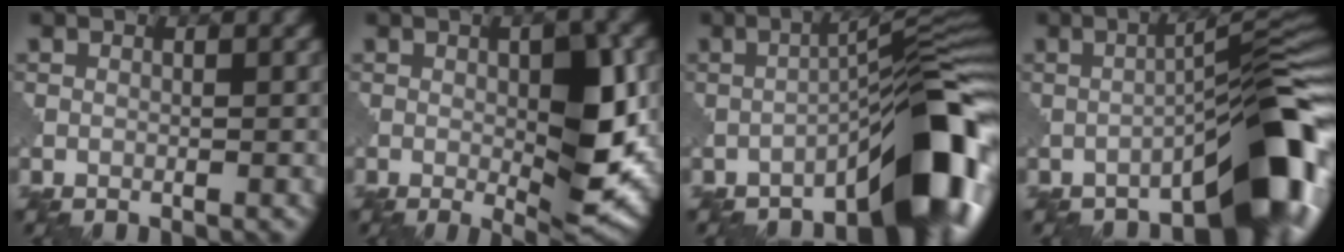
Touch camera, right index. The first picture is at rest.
{"total": 7.8, "force": [-0.2, 2.0, 7.5], "torque": [-0.108, -0.006, 0.006]}
{"total": 10.1, "force": [-5.9, 2.1, 7.9], "torque": [-0.091, 0.024, -0.089]}
{"total": 9.6, "force": [-5.7, 1.9, 7.5], "torque": [-0.087, 0.021, -0.085]}